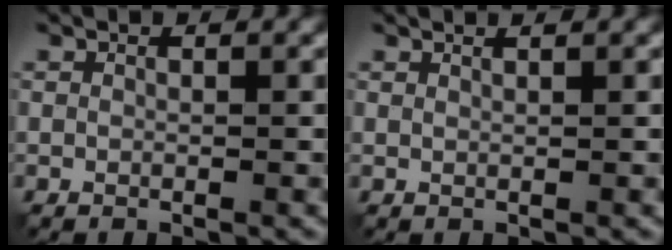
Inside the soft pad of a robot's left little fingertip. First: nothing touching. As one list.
[{"total": 1.0, "force": [0.8, 0.2, 0.5], "torque": [-0.003, 0.003, 0.002]}]